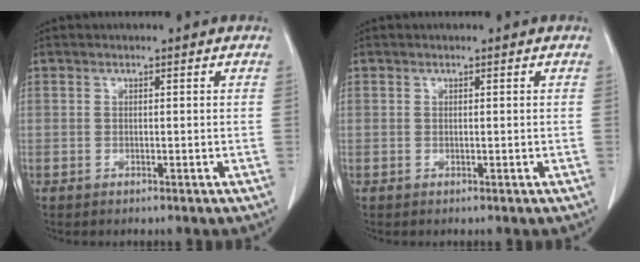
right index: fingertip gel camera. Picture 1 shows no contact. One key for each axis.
{"total": 0.0}